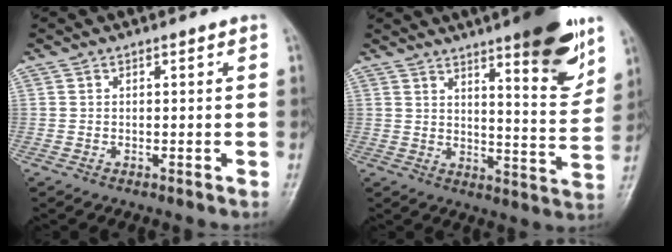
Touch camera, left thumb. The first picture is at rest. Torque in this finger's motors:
{"motor_torque": [2.17, 1.11, 1.33, -1.44, 0.34]}